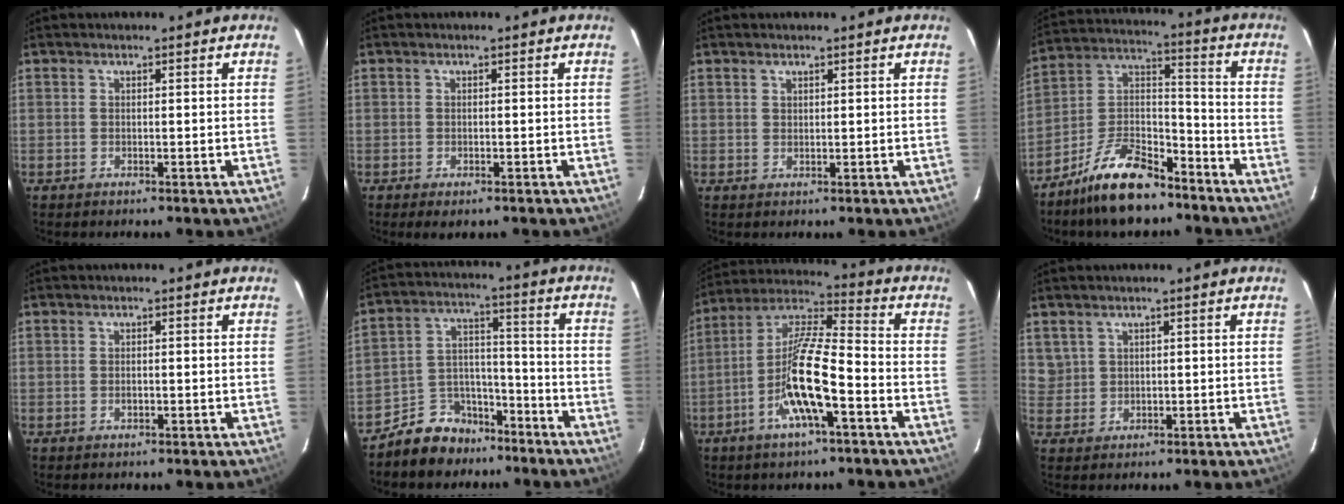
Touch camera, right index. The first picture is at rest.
{"total": 2.3, "force": [-1.6, 0.8, 1.5], "torque": [-0.032, -0.009, -0.026]}
{"total": 0.7, "force": [0.5, 0.4, 0.1], "torque": [-0.001, 0.002, 0.010]}
{"total": 15.4, "force": [-11.0, 6.3, 8.7], "torque": [-0.175, 0.031, -0.194]}
{"total": 0.9, "force": [-0.3, 0.6, 0.6], "torque": [-0.009, 0.001, -0.005]}
{"total": 10.6, "force": [-8.1, 6.4, 2.6], "torque": [-0.057, 0.049, -0.122]}
{"total": 13.6, "force": [-5.6, 2.5, 12.1], "torque": [-0.243, -0.002, -0.111]}
{"total": 2.8, "force": [1.3, 2.5, 0.1], "torque": [0.006, 0.009, 0.030]}